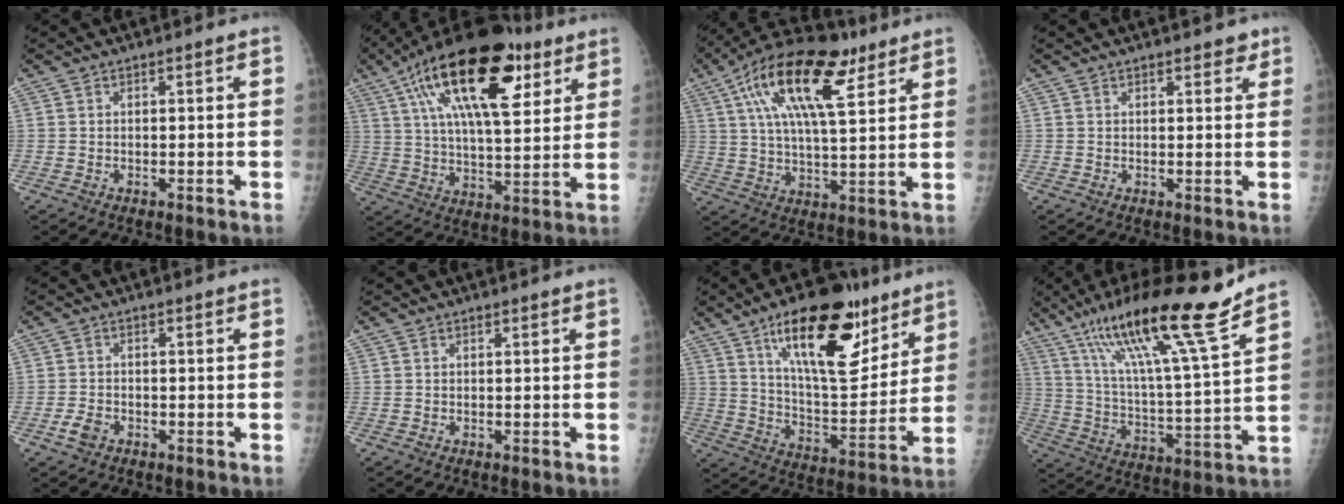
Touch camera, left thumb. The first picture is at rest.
{"total": 25.7, "force": [12.1, 10.7, 19.9], "torque": [-0.326, -0.009, 0.196]}
{"total": 19.9, "force": [9.4, 7.6, 15.8], "torque": [-0.273, -0.005, 0.159]}
{"total": 2.4, "force": [1.8, 1.2, 1.1], "torque": [0.005, -0.006, 0.017]}
{"total": 2.7, "force": [-1.6, 1.7, 1.3], "torque": [-0.024, 0.006, -0.026]}
{"total": 0.0}
{"total": 23.5, "force": [13.2, 9.4, 17.0], "torque": [-0.227, -0.059, 0.221]}
{"total": 21.2, "force": [15.0, 1.2, 15.0], "torque": [-0.240, -0.061, 0.260]}